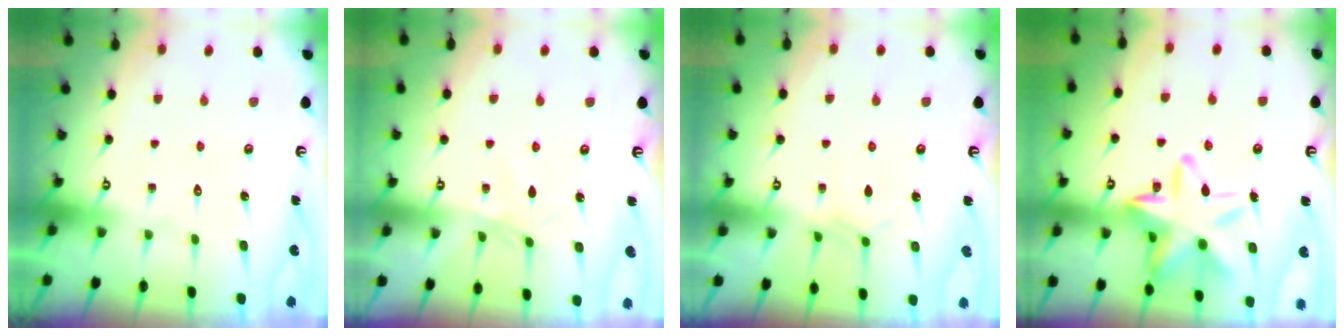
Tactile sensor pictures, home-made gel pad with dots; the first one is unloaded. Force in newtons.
{"total": 1.9, "press": 1.9, "slide": 0.5}
{"total": 4.1, "press": 4.1, "slide": 0.6}
{"total": 19.7, "press": 19.6, "slide": 1.4}